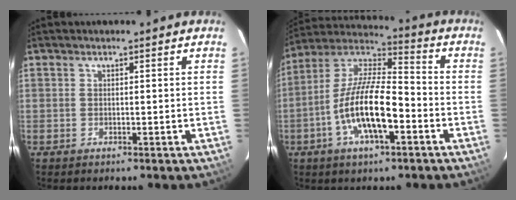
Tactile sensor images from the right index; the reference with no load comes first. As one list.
[{"total": 15.6, "force": [-5.5, 5.0, 13.7], "torque": [-0.270, -0.002, -0.106]}]